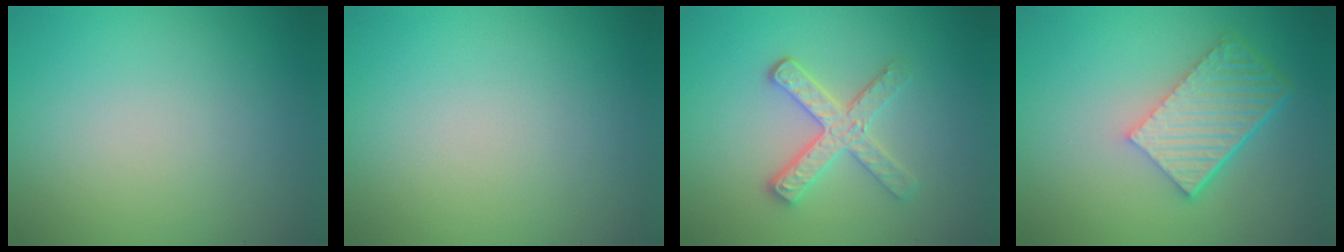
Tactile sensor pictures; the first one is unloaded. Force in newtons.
{"total": 0.0}
{"total": 3.5, "press": 3.0, "slide": 1.8}
{"total": 6.2, "press": 4.4, "slide": 4.3}